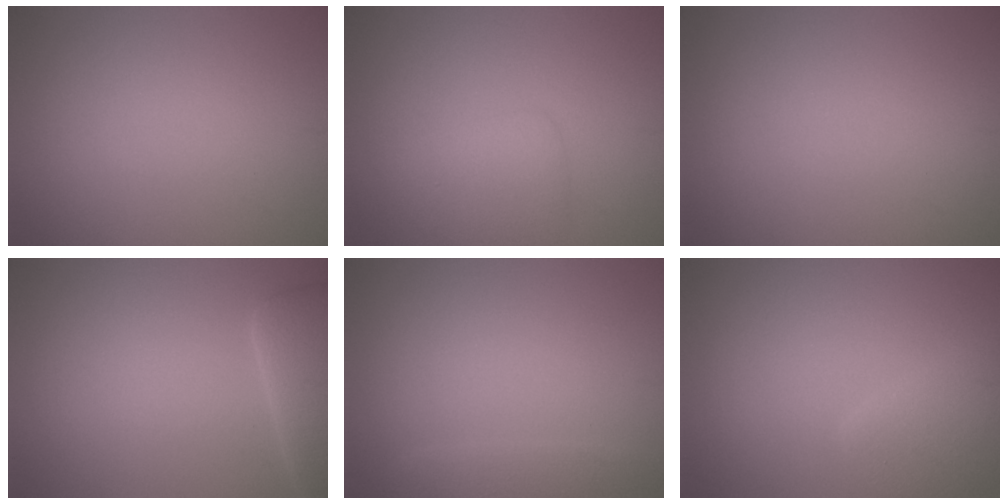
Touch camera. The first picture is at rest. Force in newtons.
{"total": 2.5, "press": 2.5, "slide": 0.2}
{"total": 0.0}
{"total": 4.2, "press": 4.1, "slide": 0.4}
{"total": 2.4, "press": 2.4, "slide": 0.2}
{"total": 2.9, "press": 2.9, "slide": 0.1}